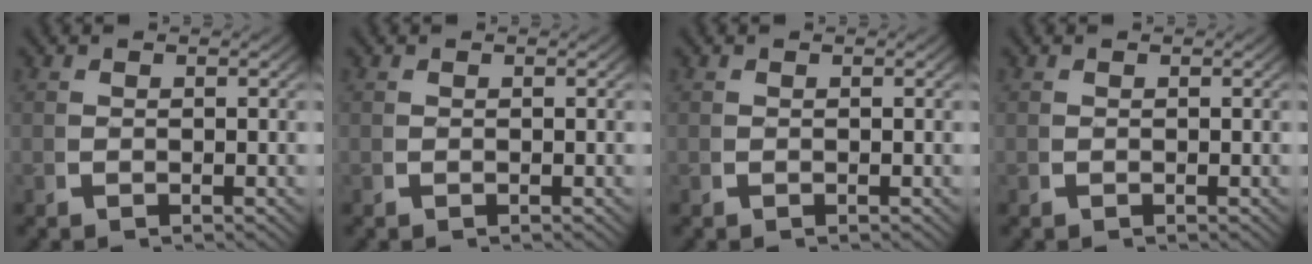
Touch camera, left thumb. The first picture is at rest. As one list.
[{"total": 0.0}, {"total": 0.0}, {"total": 0.0}]